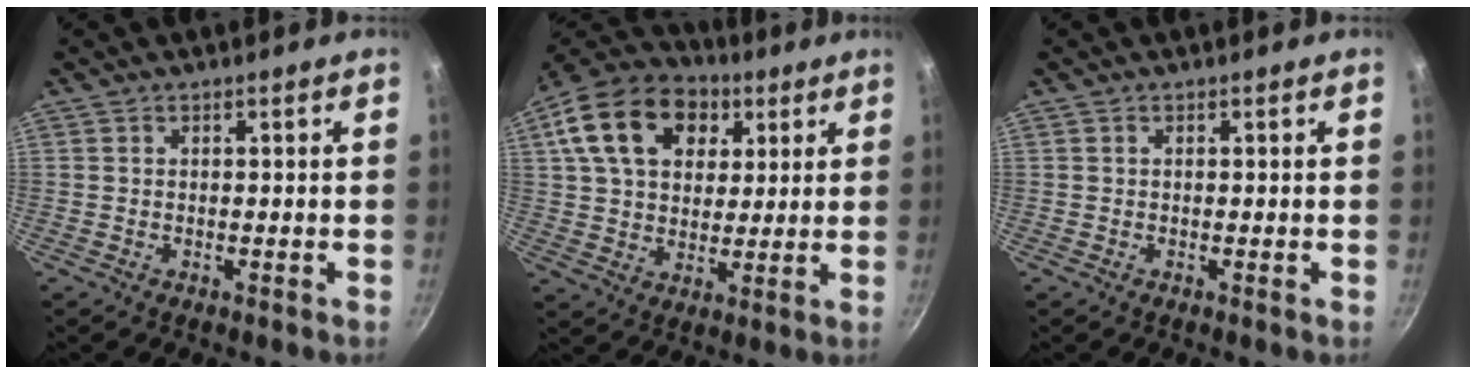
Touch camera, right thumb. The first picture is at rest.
{"total": 19.4, "force": [7.1, 13.7, 11.8], "torque": [-0.193, 0.008, 0.110]}
{"total": 0.0}